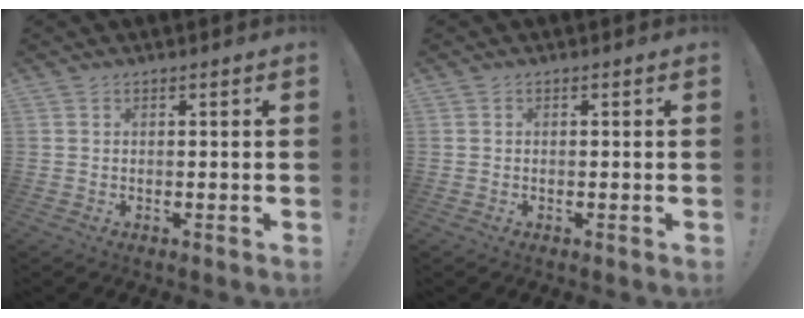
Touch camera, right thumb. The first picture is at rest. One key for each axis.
{"total": 0.0}